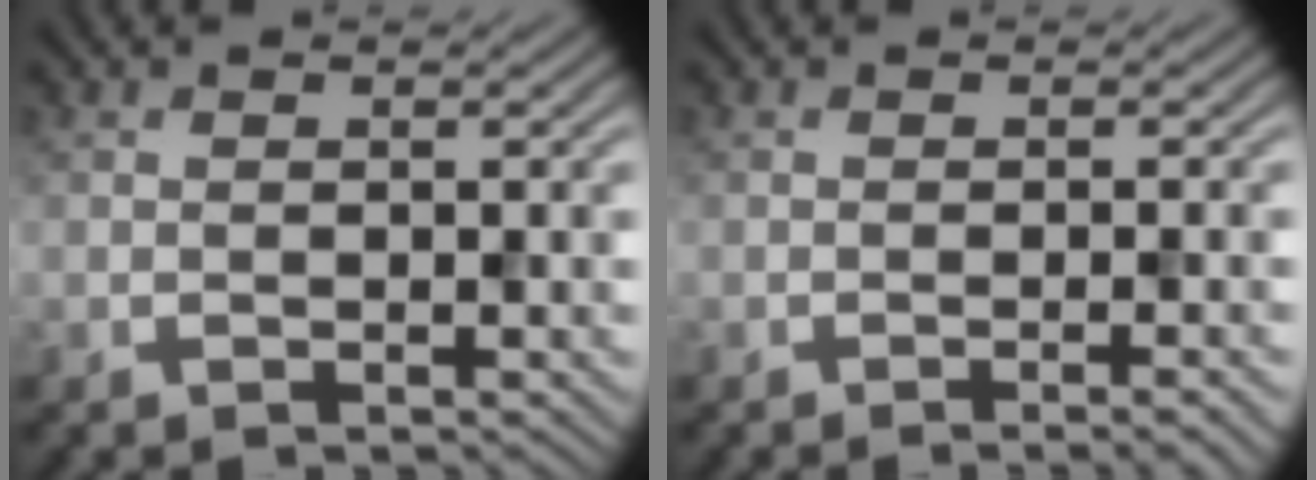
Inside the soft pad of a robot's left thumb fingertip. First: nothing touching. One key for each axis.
{"total": 1.9, "fx": -0.8, "fy": 0.4, "fz": 1.7, "tx": -0.017, "ty": 0.003, "tz": -0.017}